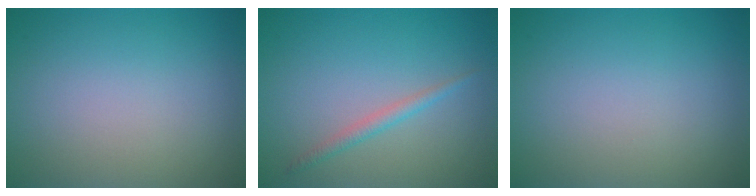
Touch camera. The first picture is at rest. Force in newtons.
{"total": 1.4, "press": 1.4, "slide": 0.0}
{"total": 0.0}